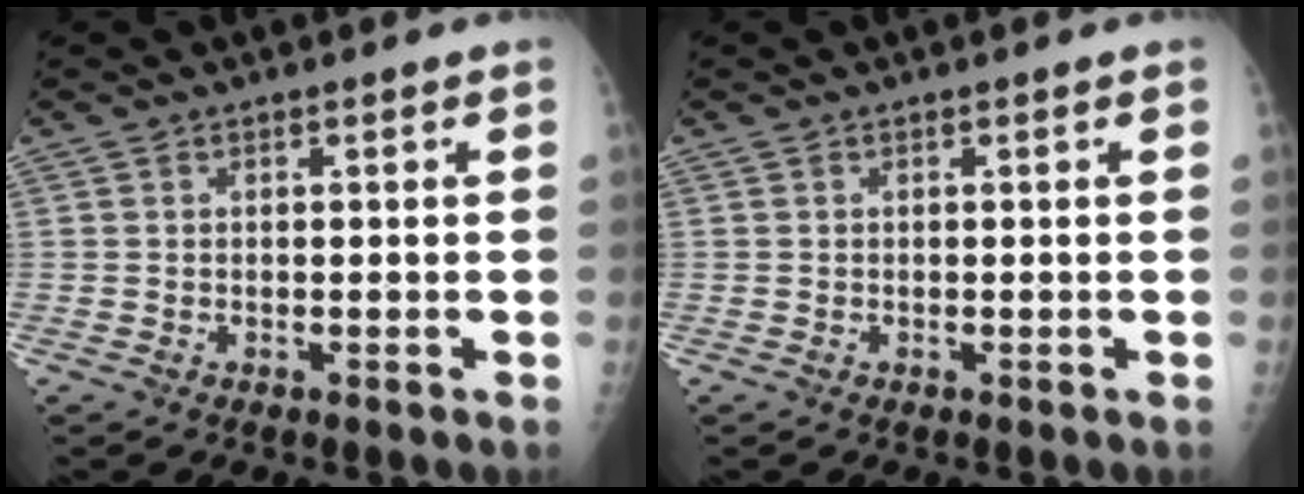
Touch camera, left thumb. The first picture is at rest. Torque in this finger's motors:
{"motor_torque": [0.01, 0.02, -0.07, -0.07, 0.00]}